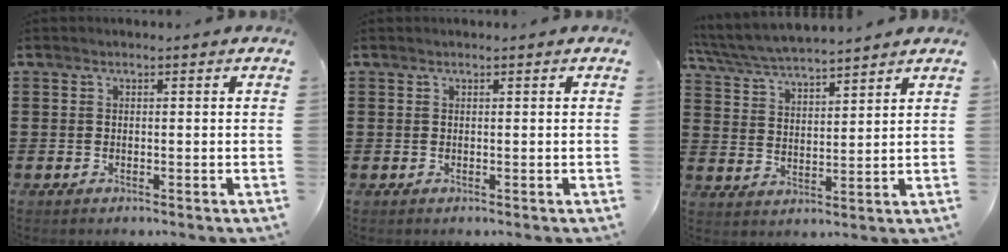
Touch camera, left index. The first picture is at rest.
{"total": 0.0}
{"total": 5.6, "force": [5.4, 0.3, 1.5], "torque": [-0.051, -0.026, 0.095]}